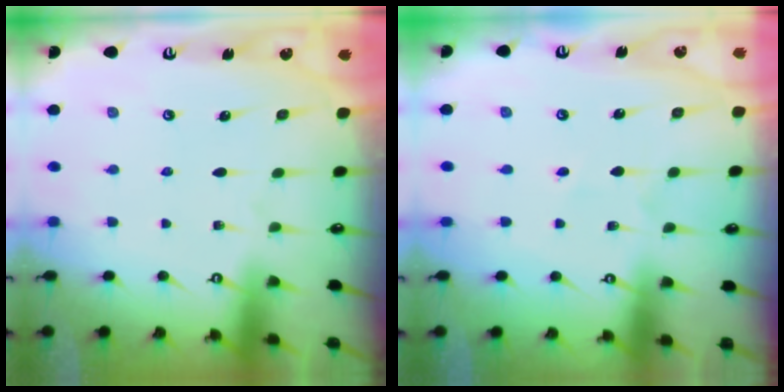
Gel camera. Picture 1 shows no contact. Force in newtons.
{"total": 1.9, "press": 1.9, "slide": 0.5}